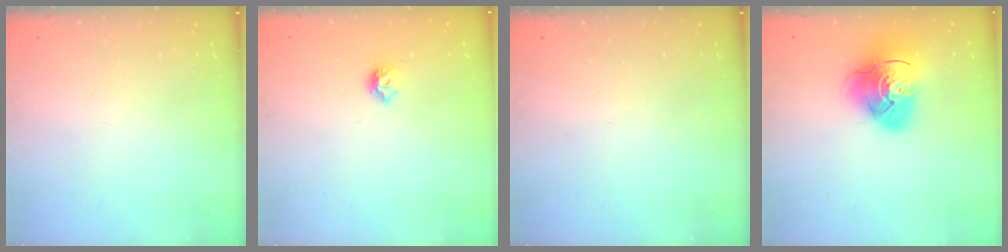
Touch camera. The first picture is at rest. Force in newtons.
{"total": 6.0, "press": 5.9, "slide": 1.0}
{"total": 0.0}
{"total": 14.9, "press": 14.7, "slide": 2.1}